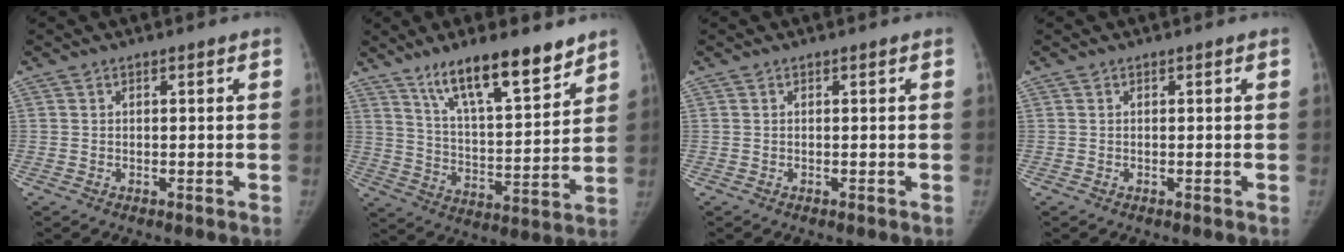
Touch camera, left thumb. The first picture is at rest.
{"total": 16.4, "force": [11.6, 4.4, 10.7], "torque": [-0.150, -0.067, 0.203]}
{"total": 0.0}
{"total": 0.0}